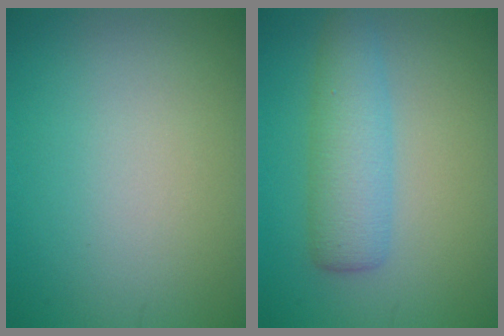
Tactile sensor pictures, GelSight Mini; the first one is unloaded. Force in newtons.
{"total": 4.3, "press": 4.3, "slide": 0.1}